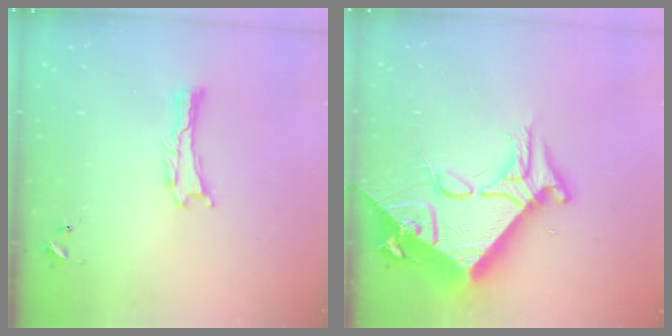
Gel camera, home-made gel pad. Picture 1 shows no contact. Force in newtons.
{"total": 14.8, "press": 14.7, "slide": 1.5}